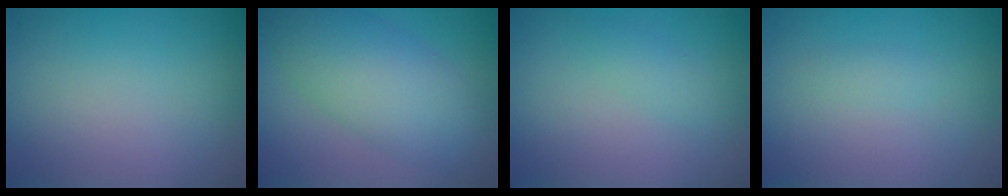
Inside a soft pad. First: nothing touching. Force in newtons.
{"total": 6.8, "press": 6.8, "slide": 0.1}
{"total": 1.2, "press": 1.2, "slide": 0.0}
{"total": 0.8, "press": 0.8, "slide": 0.1}